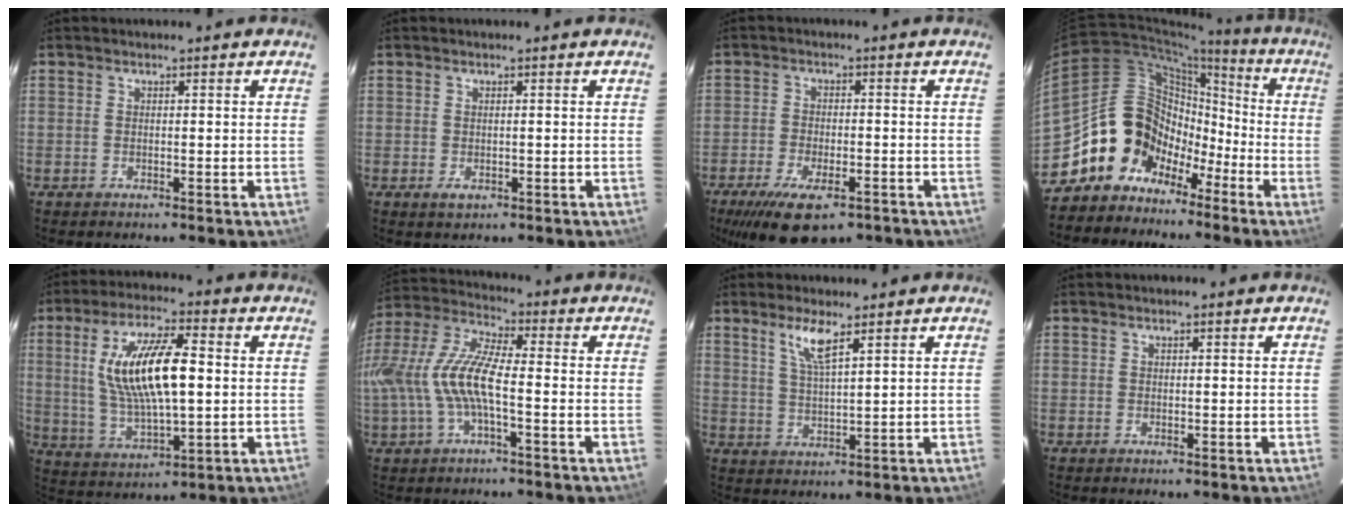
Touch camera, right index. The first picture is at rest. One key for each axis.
{"total": 1.6, "fx": -0.5, "fy": 1.3, "fz": 0.8, "tx": -0.014, "ty": -0.002, "tz": -0.007}
{"total": 12.4, "fx": -8.1, "fy": 4.9, "fz": 8.0, "tx": -0.172, "ty": -0.030, "tz": -0.130}
{"total": 13.2, "fx": -6.9, "fy": 10.7, "fz": 3.4, "tx": -0.072, "ty": 0.046, "tz": -0.125}
{"total": 15.7, "fx": 2.0, "fy": 5.3, "fz": 14.6, "tx": -0.277, "ty": 0.006, "tz": 0.047}
{"total": 12.6, "fx": -2.3, "fy": 3.4, "fz": 11.9, "tx": -0.250, "ty": 0.004, "tz": -0.042}
{"total": 5.1, "fx": 3.2, "fy": 0.5, "fz": 3.9, "tx": -0.079, "ty": -0.003, "tz": 0.065}
{"total": 0.0}